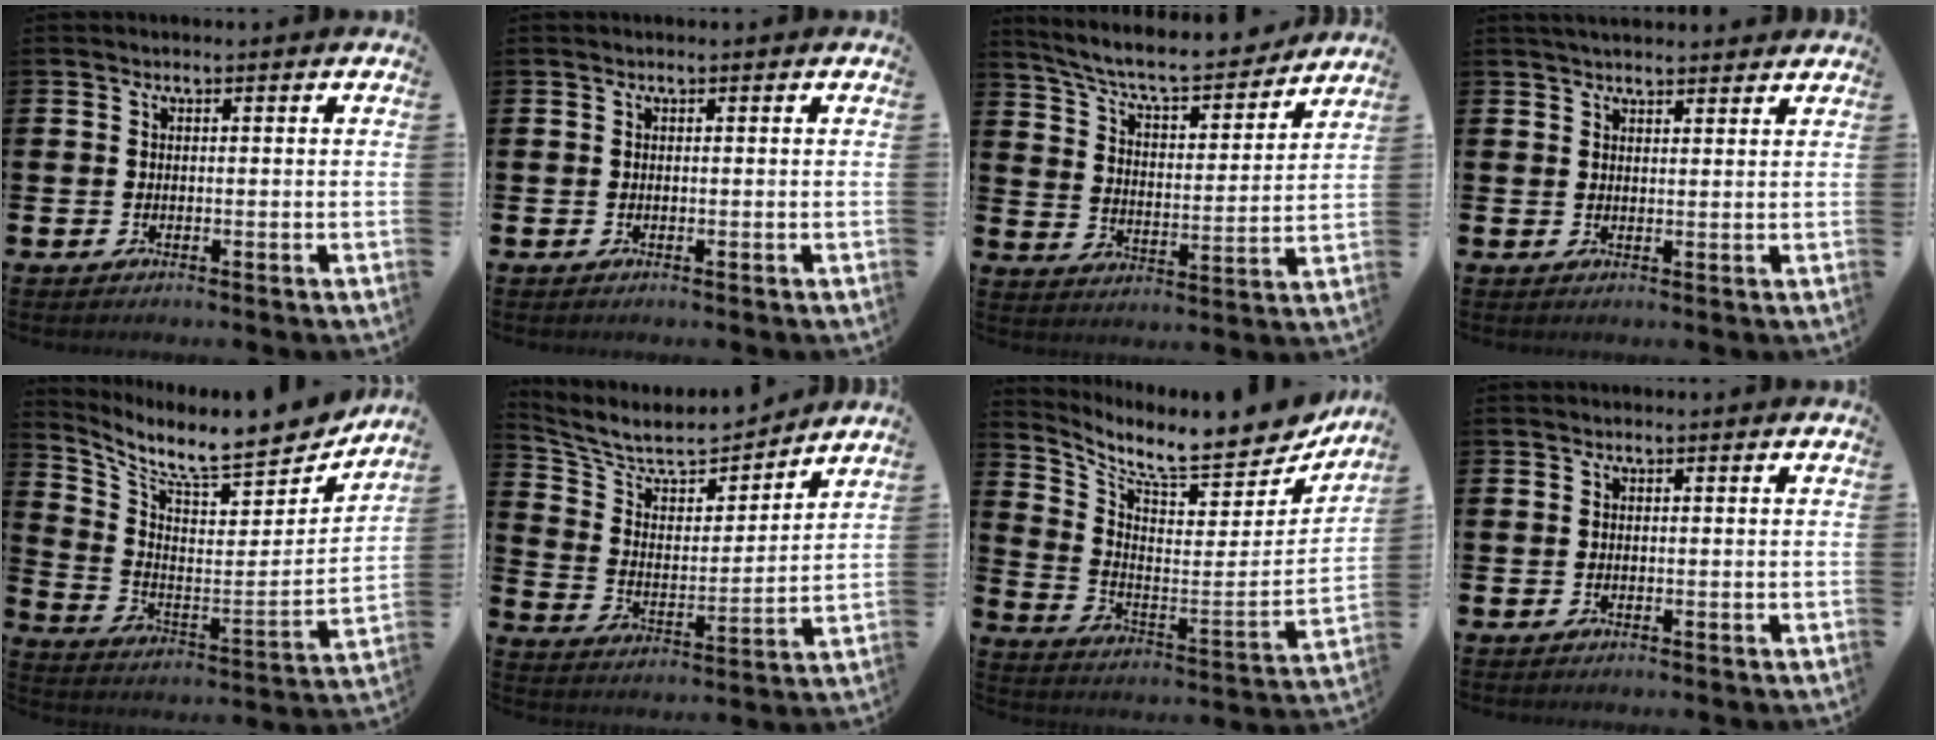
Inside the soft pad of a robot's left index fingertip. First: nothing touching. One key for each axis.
{"total": 0.0}
{"total": 8.1, "fx": 7.4, "fy": 1.4, "fz": 2.9, "tx": -0.083, "ty": -0.056, "tz": 0.125}
{"total": 2.9, "fx": 2.8, "fy": 0.4, "fz": 0.5, "tx": -0.013, "ty": -0.009, "tz": 0.051}
{"total": 9.4, "fx": 8.6, "fy": 1.4, "fz": 3.6, "tx": -0.090, "ty": -0.081, "tz": 0.135}
{"total": 7.8, "fx": 6.9, "fy": 2.6, "fz": 2.3, "tx": -0.086, "ty": -0.052, "tz": 0.119}
{"total": 8.5, "fx": 7.5, "fy": 2.0, "fz": 3.5, "tx": -0.075, "ty": -0.076, "tz": 0.117}
{"total": 0.0}